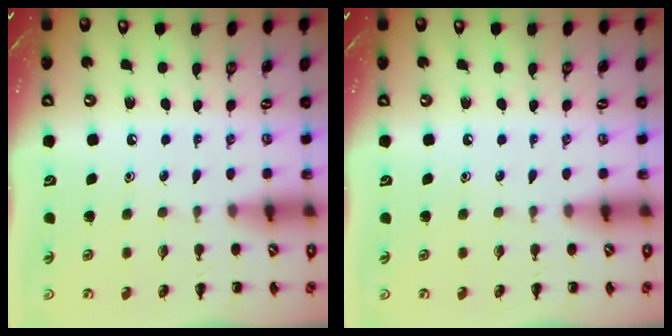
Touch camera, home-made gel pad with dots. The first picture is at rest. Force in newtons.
{"total": 0.0}